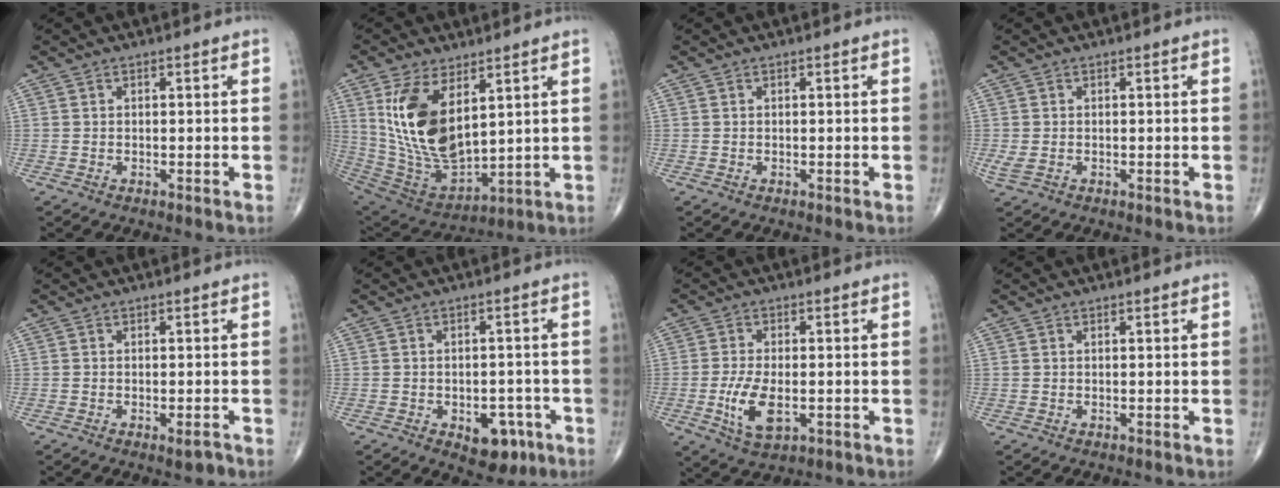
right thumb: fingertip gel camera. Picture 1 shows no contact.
{"total": 17.7, "force": [5.9, 8.9, 14.1], "torque": [-0.258, -0.028, 0.136]}
{"total": 0.0}
{"total": 1.7, "force": [-0.2, 1.1, 1.3], "torque": [-0.040, 0.004, -0.001]}
{"total": 1.9, "force": [-1.1, 0.6, 1.4], "torque": [-0.016, 0.000, -0.015]}
{"total": 7.2, "force": [-3.2, 4.4, 4.7], "torque": [-0.030, 0.020, -0.033]}
{"total": 7.8, "force": [-1.9, 3.8, 6.5], "torque": [-0.128, -0.004, -0.029]}
{"total": 0.0}